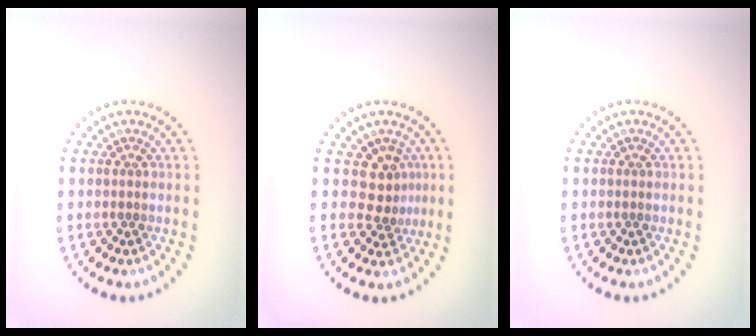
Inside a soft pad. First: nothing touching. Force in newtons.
{"total": 2.6, "press": 1.9, "slide": 1.8}
{"total": 0.0}